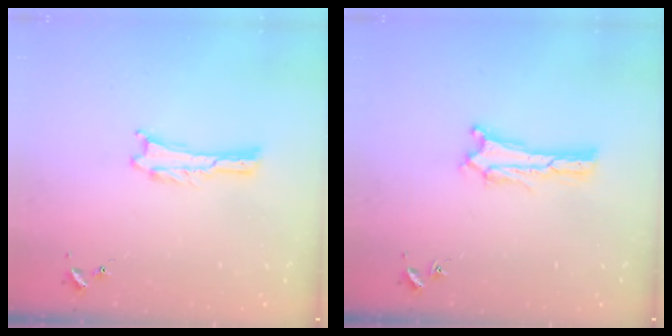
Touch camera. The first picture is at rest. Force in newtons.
{"total": 0.6, "press": 0.5, "slide": 0.2}